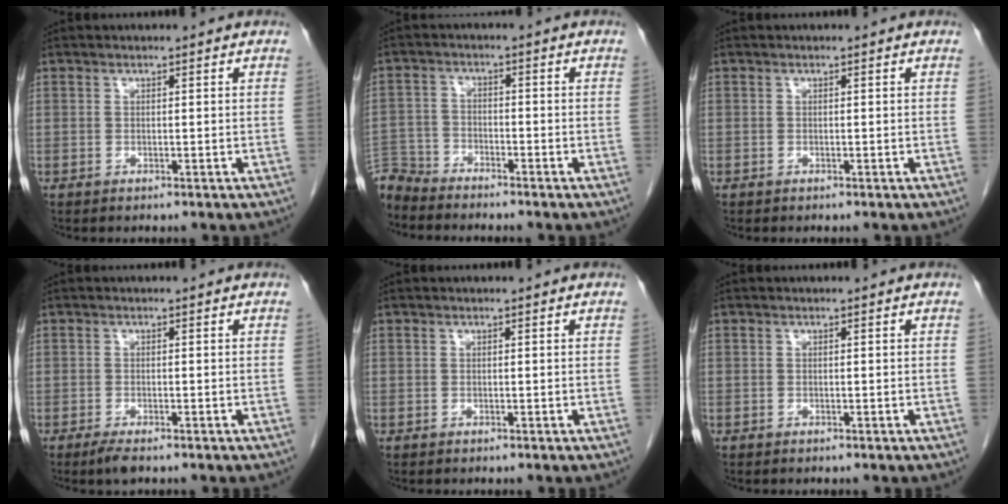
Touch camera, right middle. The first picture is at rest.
{"total": 6.0, "force": [-5.9, 0.9, -0.1], "torque": [0.006, -0.005, -0.116]}
{"total": 0.0}
{"total": 2.3, "force": [-1.7, 0.4, 1.6], "torque": [-0.037, -0.008, -0.029]}
{"total": 0.0}
{"total": 0.0}